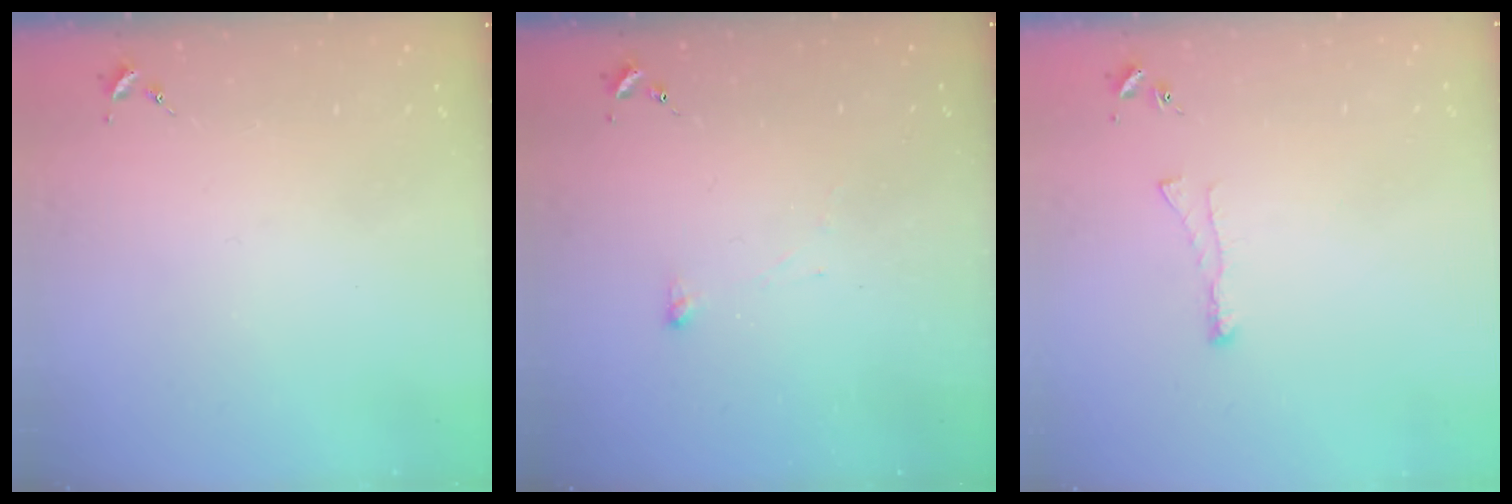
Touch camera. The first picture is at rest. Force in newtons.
{"total": 2.9, "press": 2.9, "slide": 0.3}
{"total": 3.9, "press": 3.9, "slide": 0.5}